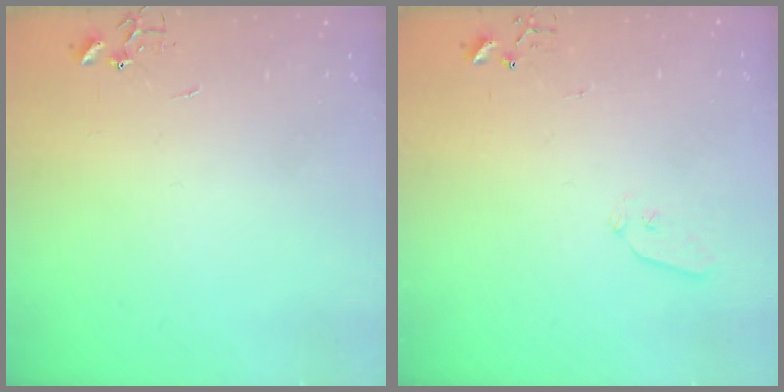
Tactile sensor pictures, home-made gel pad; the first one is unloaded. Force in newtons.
{"total": 4.4, "press": 4.4, "slide": 0.7}